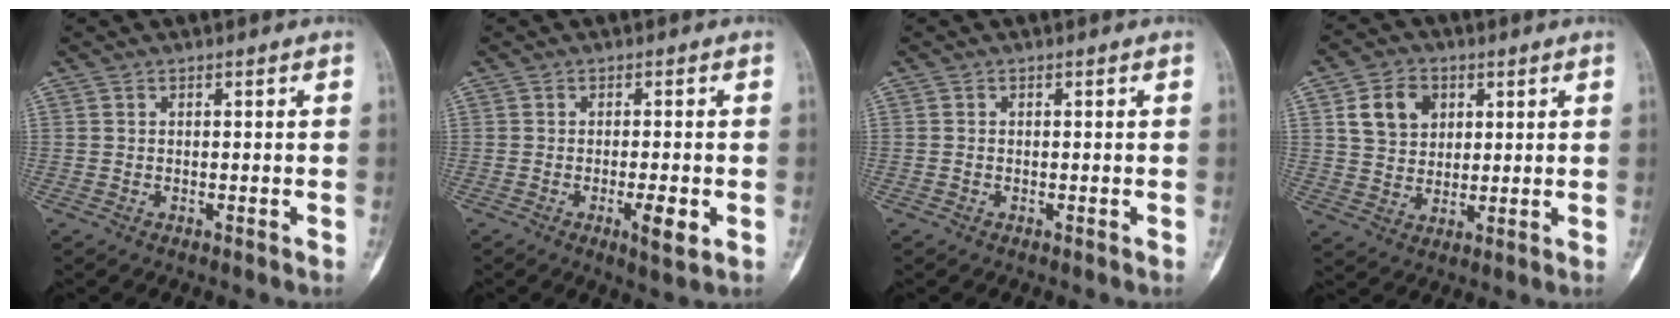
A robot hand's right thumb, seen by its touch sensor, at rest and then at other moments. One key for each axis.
{"total": 4.5, "fx": -1.4, "fy": 1.0, "fz": 4.2, "tx": -0.066, "ty": -0.008, "tz": -0.021}
{"total": 0.0}
{"total": 8.9, "fx": 3.1, "fy": 6.9, "fz": 4.6, "tx": -0.053, "ty": -0.006, "tz": 0.059}